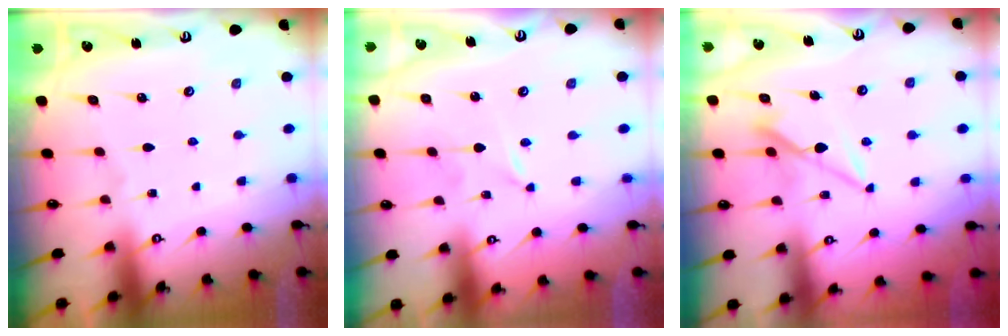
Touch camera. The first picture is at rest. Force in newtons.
{"total": 0.0}
{"total": 7.6, "press": 7.6, "slide": 0.4}